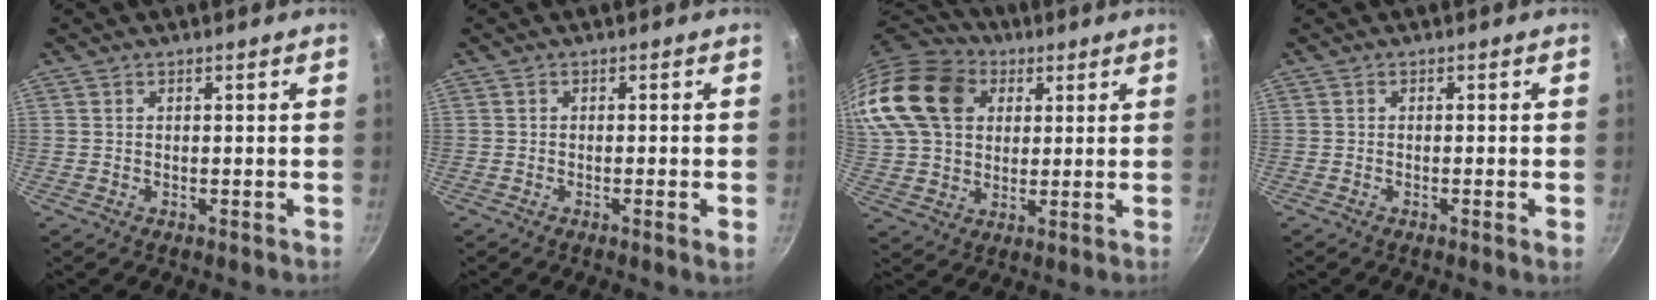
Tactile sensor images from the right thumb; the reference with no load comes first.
{"total": 1.8, "force": [-0.5, 0.0, 1.7], "torque": [-0.031, -0.002, -0.010]}
{"total": 22.5, "force": [7.5, 17.0, 12.7], "torque": [-0.260, 0.021, 0.135]}
{"total": 1.2, "force": [-0.4, 0.0, 1.1], "torque": [-0.022, -0.001, -0.008]}